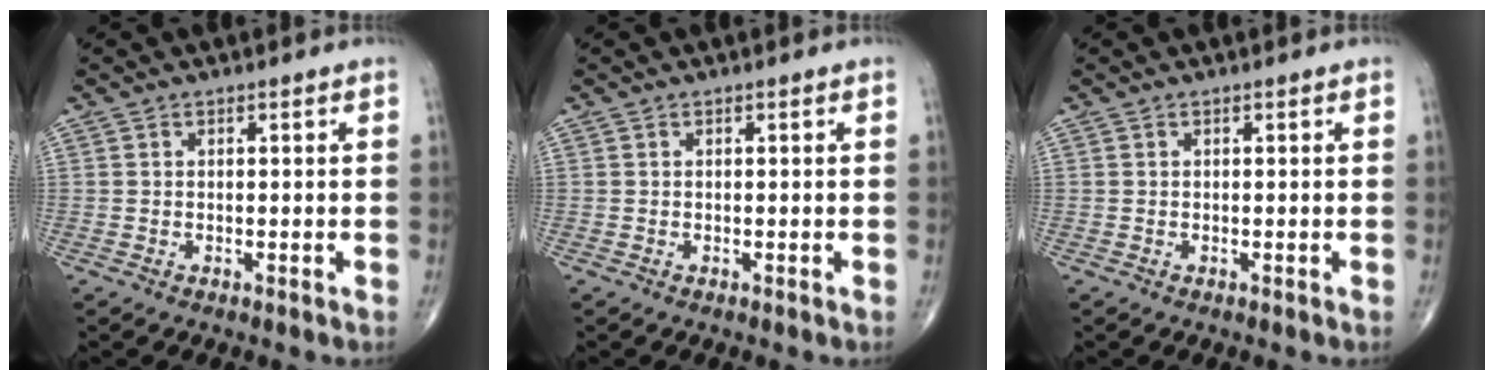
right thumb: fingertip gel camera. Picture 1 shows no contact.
{"total": 0.0}
{"total": 0.0}